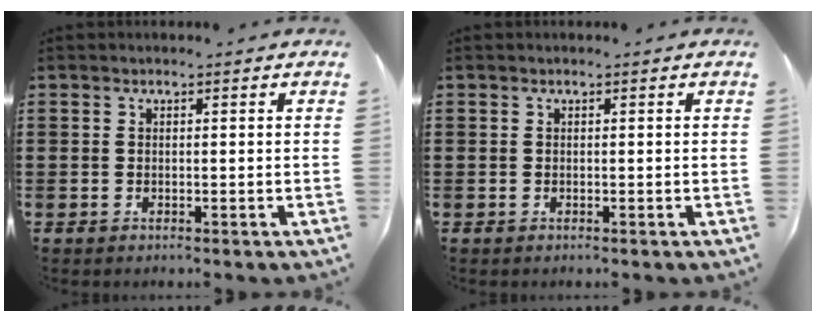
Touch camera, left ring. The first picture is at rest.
{"total": 0.0}